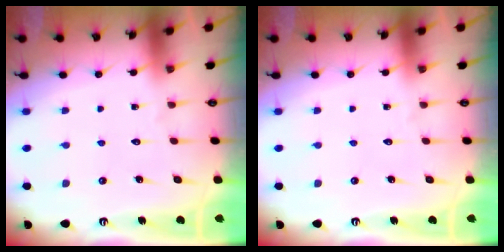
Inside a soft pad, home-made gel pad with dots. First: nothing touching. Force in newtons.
{"total": 0.0}